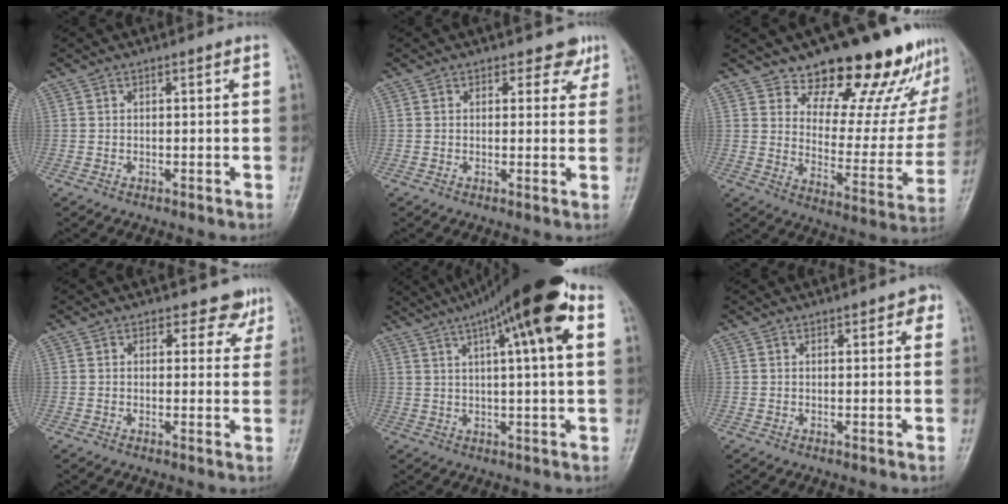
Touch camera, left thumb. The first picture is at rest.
{"total": 3.2, "force": [2.2, 2.2, 0.6], "torque": [0.021, -0.012, 0.018]}
{"total": 21.9, "force": [17.5, 8.9, 9.6], "torque": [-0.075, -0.121, 0.232]}
{"total": 4.0, "force": [3.0, 2.6, 0.5], "torque": [0.023, -0.020, 0.023]}
{"total": 17.9, "force": [7.7, 3.4, 15.9], "torque": [-0.245, 0.022, 0.111]}
{"total": 2.6, "force": [1.3, 1.3, 1.8], "torque": [-0.007, -0.001, 0.013]}